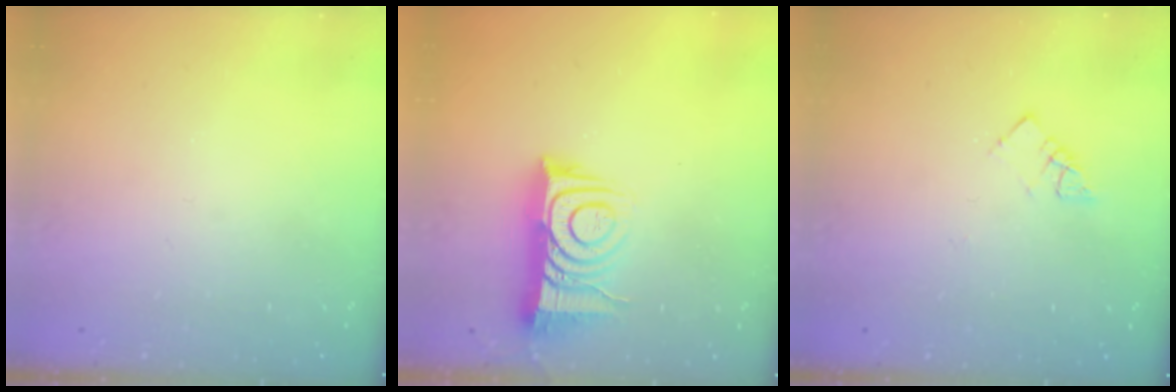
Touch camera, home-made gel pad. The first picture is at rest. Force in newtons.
{"total": 12.2, "press": 12.2, "slide": 1.1}
{"total": 3.6, "press": 3.5, "slide": 0.2}